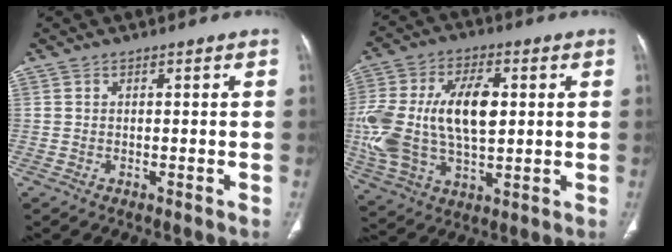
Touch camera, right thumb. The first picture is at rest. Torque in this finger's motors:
{"motor_torque": [2.00, 2.87, 1.66, 0.05, 0.60]}